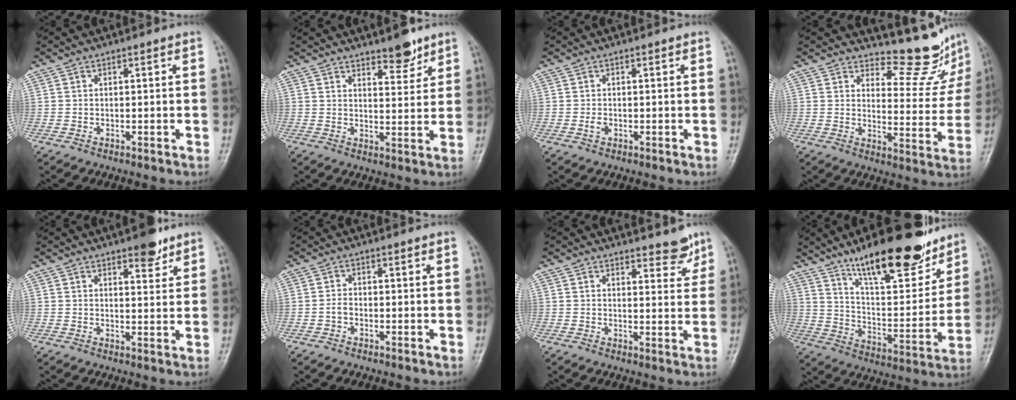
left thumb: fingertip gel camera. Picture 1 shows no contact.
{"total": 5.6, "force": [4.3, 2.0, 3.0], "torque": [-0.021, -0.032, 0.064]}
{"total": 1.2, "force": [-0.3, 0.9, 0.8], "torque": [-0.012, 0.000, -0.005]}
{"total": 11.8, "force": [11.1, 3.2, 2.6], "torque": [-0.004, -0.115, 0.134]}
{"total": 5.1, "force": [3.6, 2.0, 3.1], "torque": [-0.024, -0.021, 0.049]}
{"total": 1.4, "force": [-0.6, 1.0, 0.9], "torque": [-0.014, 0.006, -0.015]}
{"total": 4.3, "force": [3.6, 1.6, 1.9], "torque": [-0.003, -0.028, 0.047]}
{"total": 22.0, "force": [15.7, 6.7, 13.9], "torque": [-0.171, -0.082, 0.258]}